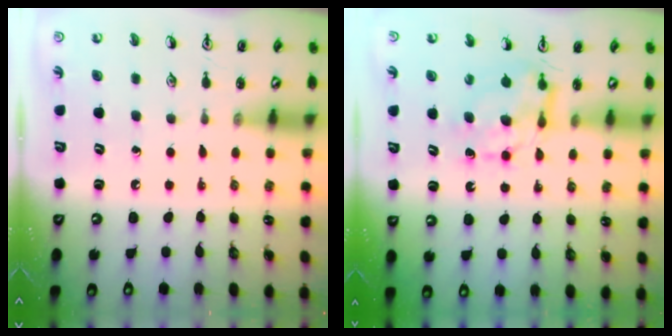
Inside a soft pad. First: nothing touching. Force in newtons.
{"total": 7.2, "press": 7.2, "slide": 0.2}